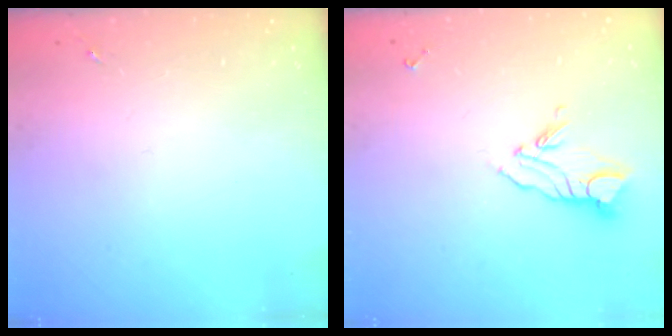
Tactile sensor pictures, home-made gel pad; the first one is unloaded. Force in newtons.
{"total": 8.5, "press": 8.4, "slide": 0.9}